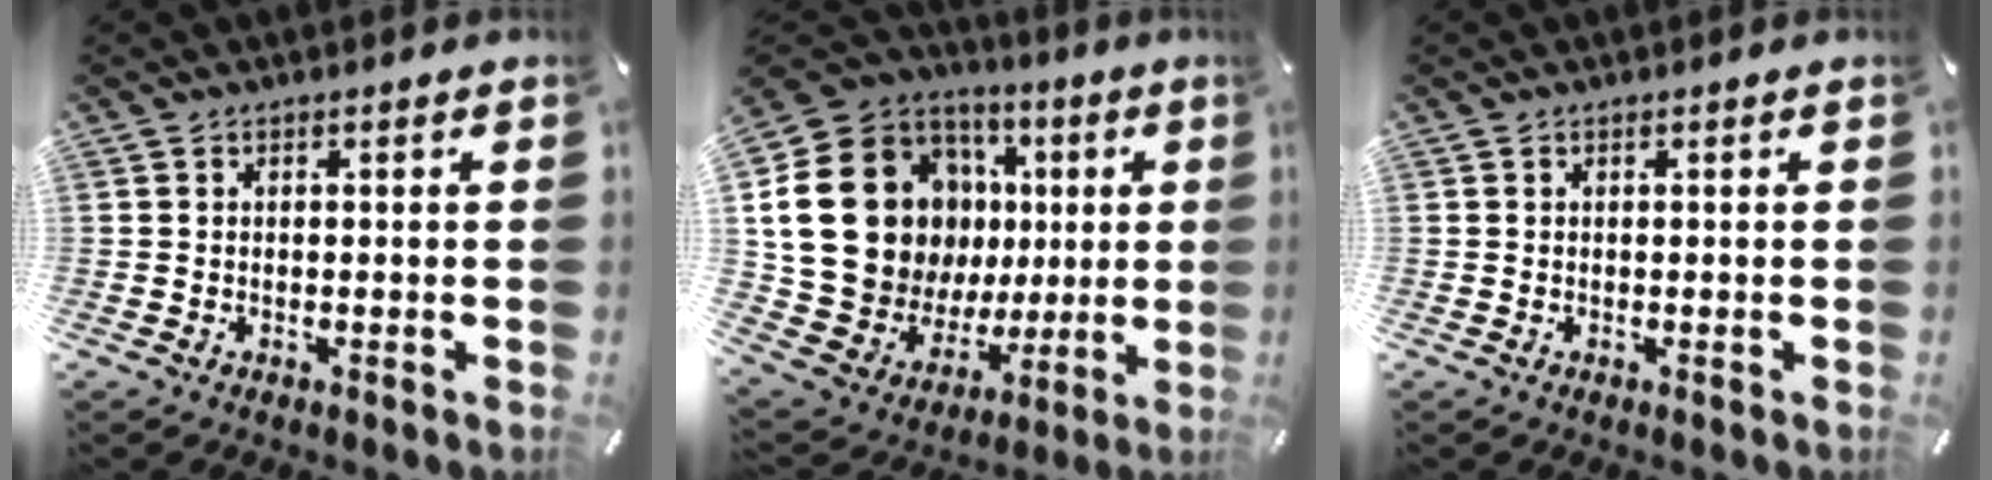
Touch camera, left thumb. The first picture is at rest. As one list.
[{"total": 23.4, "force": [5.6, 18.5, 13.2], "torque": [-0.258, -0.040, 0.126]}, {"total": 0.0}]